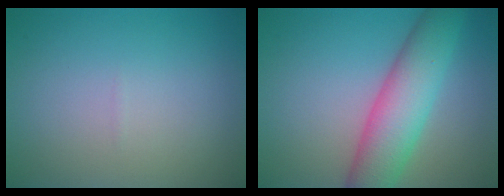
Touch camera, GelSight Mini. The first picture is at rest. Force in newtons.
{"total": 6.8, "press": 6.8, "slide": 0.5}